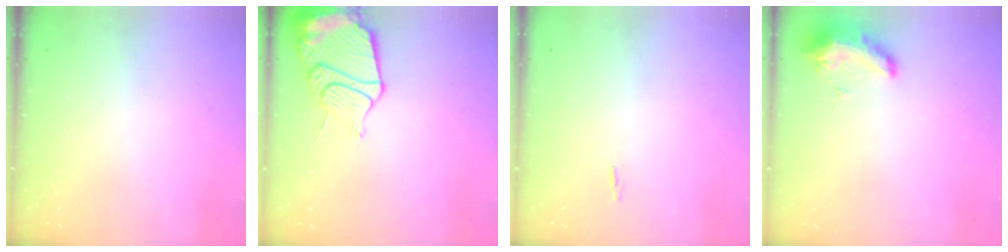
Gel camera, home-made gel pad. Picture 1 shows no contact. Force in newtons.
{"total": 15.3, "press": 15.2, "slide": 1.7}
{"total": 17.2, "press": 3.7, "slide": 16.8}
{"total": 9.4, "press": 9.4, "slide": 0.8}